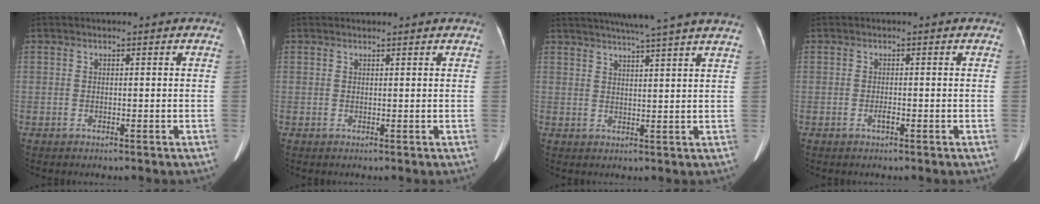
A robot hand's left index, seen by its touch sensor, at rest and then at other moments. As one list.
[{"total": 2.0, "force": [2.0, 0.2, 0.5], "torque": [-0.015, 0.015, 0.022]}, {"total": 13.9, "force": [12.0, -1.1, 7.0], "torque": [-0.113, 0.007, 0.147]}, {"total": 0.8, "force": [-0.5, 0.1, 0.6], "torque": [-0.017, -0.002, -0.007]}]